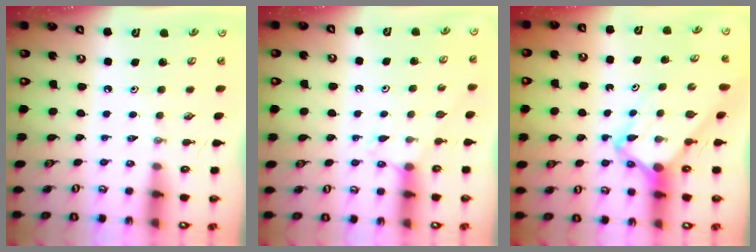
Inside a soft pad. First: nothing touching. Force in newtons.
{"total": 5.2, "press": 5.1, "slide": 0.5}
{"total": 6.3, "press": 6.3, "slide": 0.5}